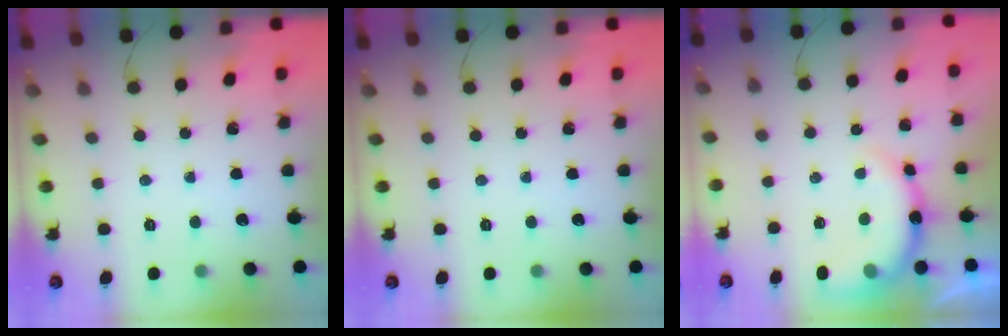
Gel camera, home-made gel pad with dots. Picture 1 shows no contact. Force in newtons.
{"total": 0.0}
{"total": 9.7, "press": 9.7, "slide": 0.9}